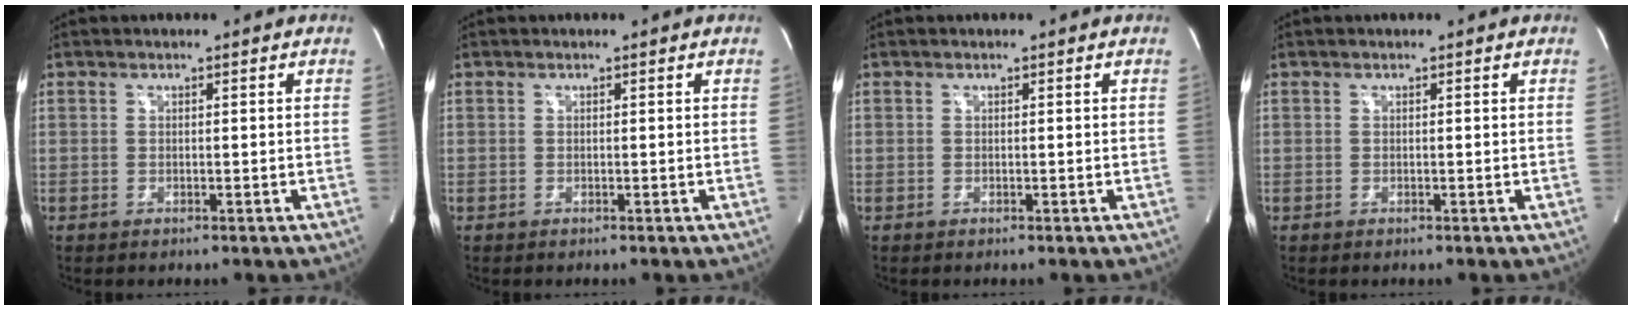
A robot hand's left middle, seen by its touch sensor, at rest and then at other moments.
{"total": 0.0}
{"total": 0.0}
{"total": 0.0}